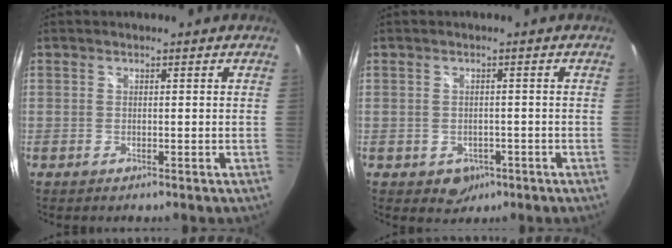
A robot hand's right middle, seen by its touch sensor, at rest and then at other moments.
{"total": 3.7, "force": [-1.5, 3.1, 1.4], "torque": [-0.033, -0.003, -0.009]}